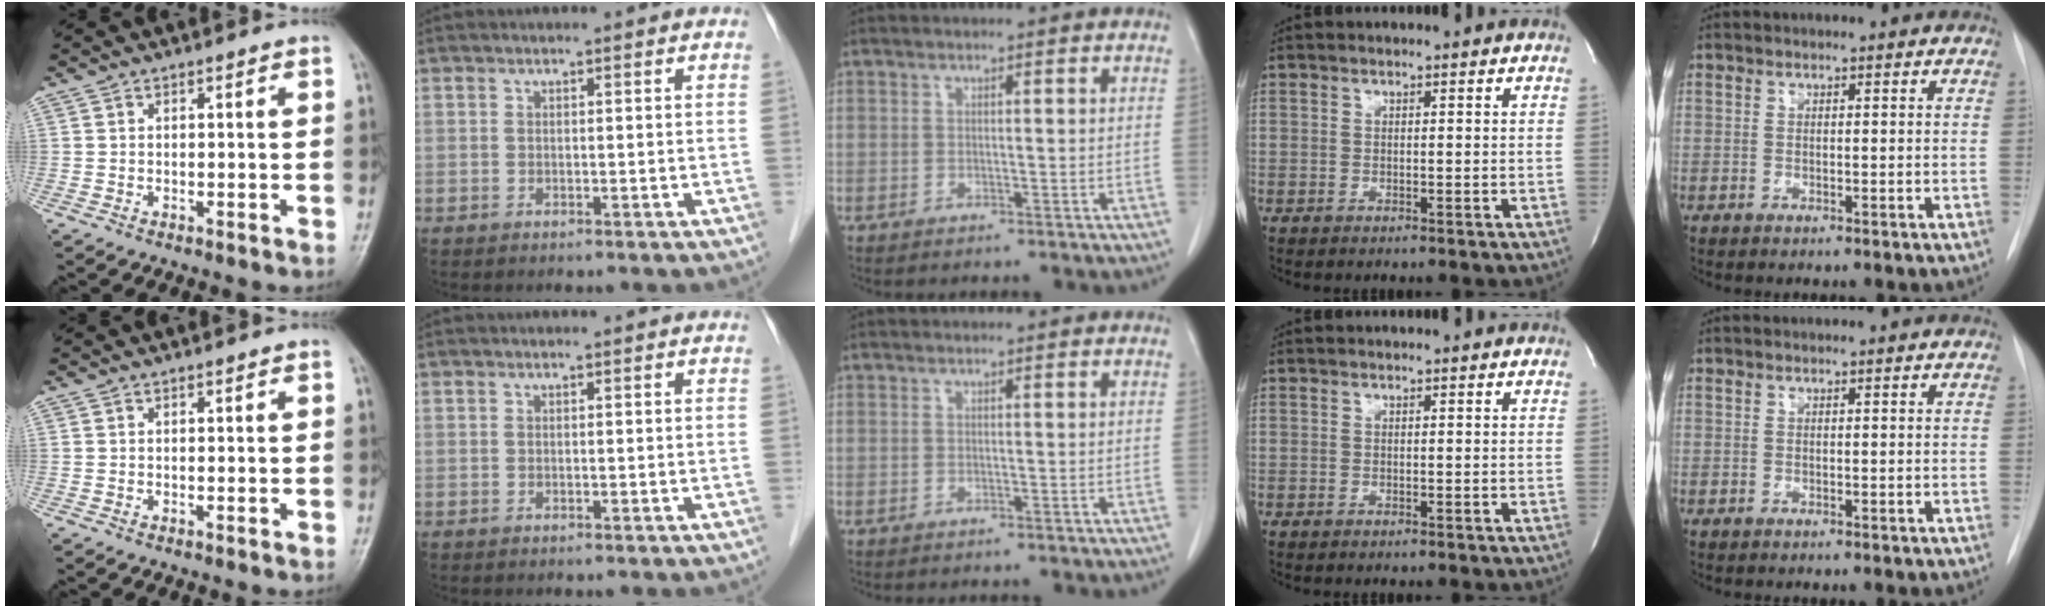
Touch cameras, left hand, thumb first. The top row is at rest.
{}